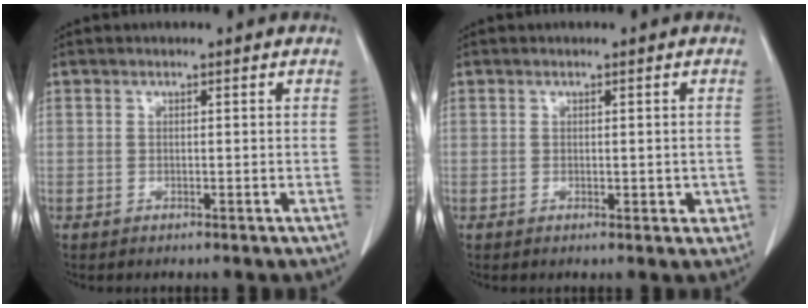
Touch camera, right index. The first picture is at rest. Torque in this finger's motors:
{"motor_torque": [-0.09, 0.07, 0.05, 0.00]}